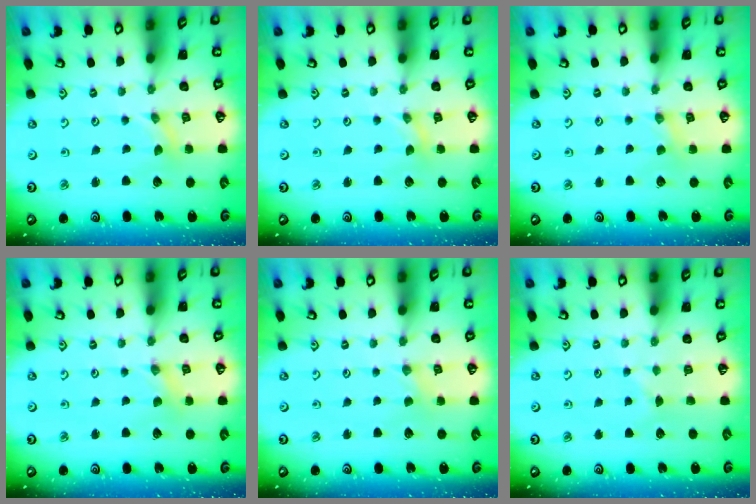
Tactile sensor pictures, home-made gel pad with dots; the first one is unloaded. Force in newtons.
{"total": 0.0}
{"total": 0.6, "press": 0.6, "slide": 0.1}
{"total": 0.0}
{"total": 0.0}
{"total": 2.9, "press": 2.9, "slide": 0.5}